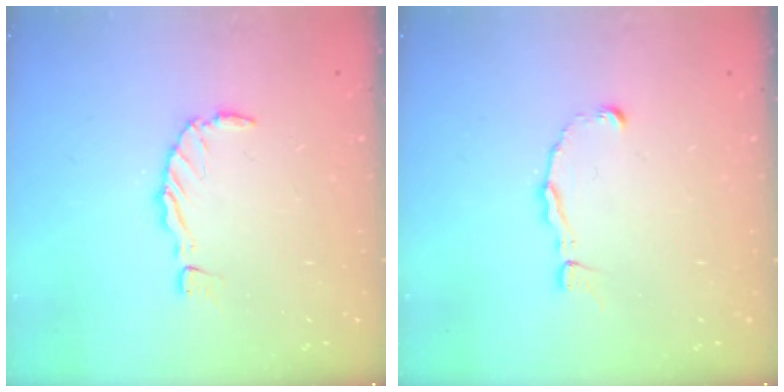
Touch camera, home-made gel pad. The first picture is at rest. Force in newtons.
{"total": 2.4, "press": 2.3, "slide": 0.4}